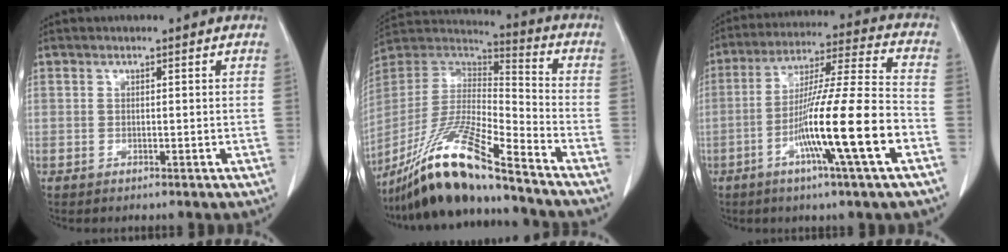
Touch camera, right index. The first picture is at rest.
{"total": 18.8, "force": [-14.9, 0.8, 11.4], "torque": [-0.246, -0.020, -0.282]}
{"total": 16.6, "force": [-6.0, -0.9, 15.5], "torque": [-0.278, -0.009, -0.108]}